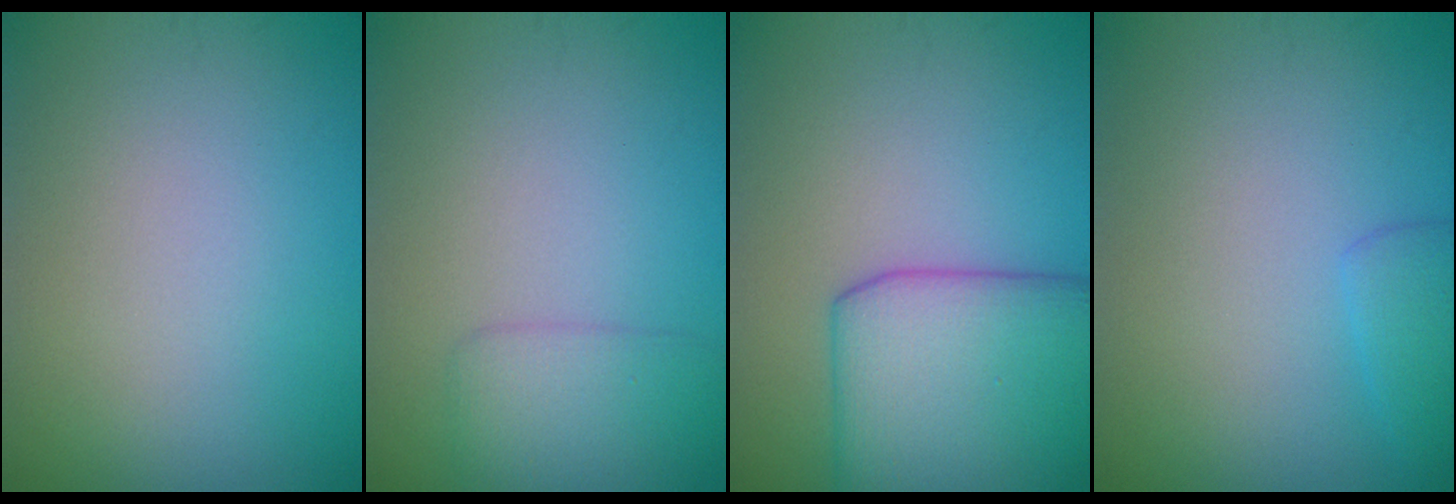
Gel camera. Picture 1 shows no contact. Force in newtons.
{"total": 2.6, "press": 2.6, "slide": 0.0}
{"total": 9.7, "press": 9.7, "slide": 0.3}
{"total": 1.8, "press": 1.8, "slide": 0.2}